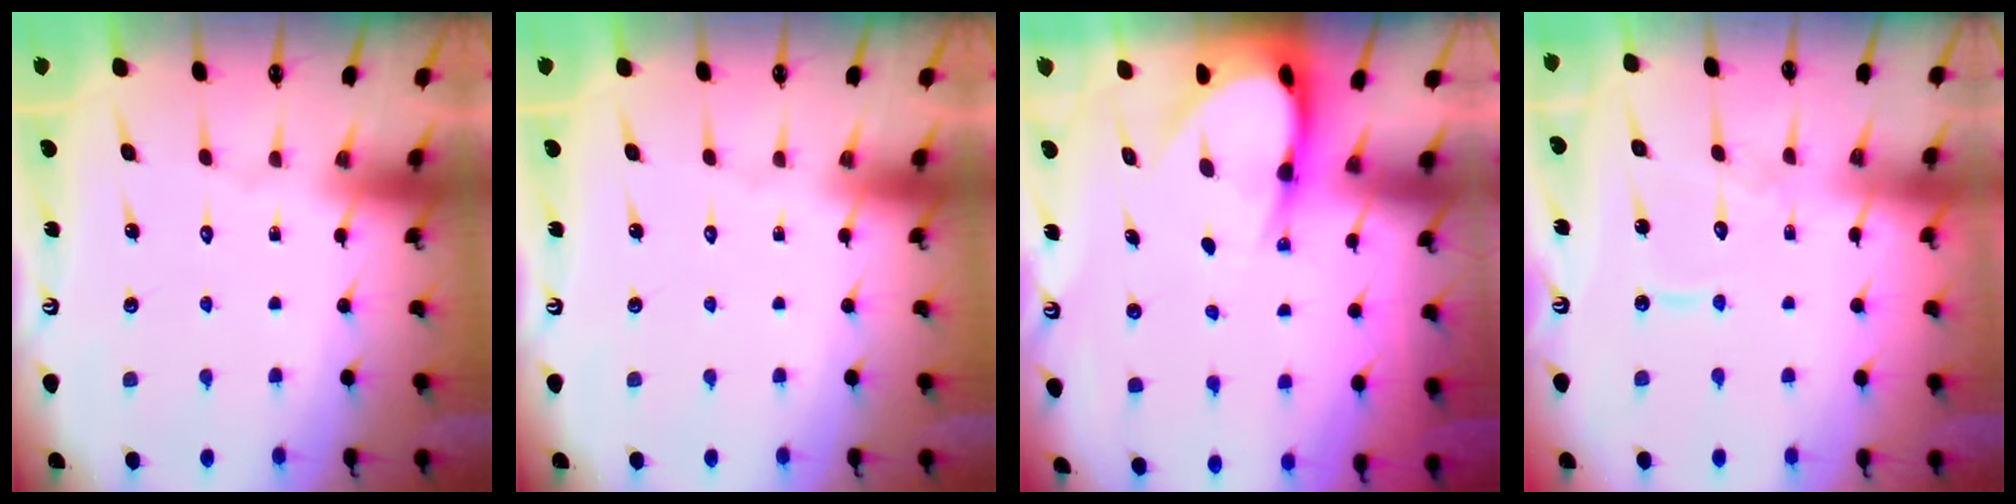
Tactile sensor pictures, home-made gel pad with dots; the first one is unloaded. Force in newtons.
{"total": 0.0}
{"total": 6.3, "press": 6.3, "slide": 0.5}
{"total": 6.7, "press": 6.7, "slide": 0.5}